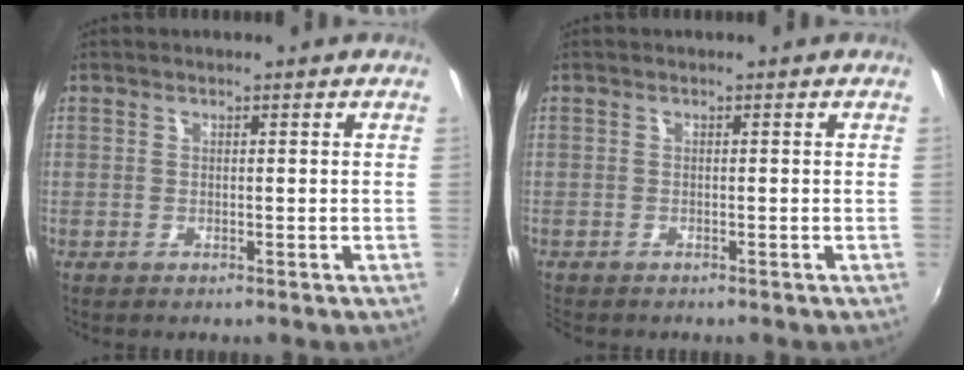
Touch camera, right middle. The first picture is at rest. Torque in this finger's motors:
{"motor_torque": [0.27, -0.30, 0.09, 0.05]}